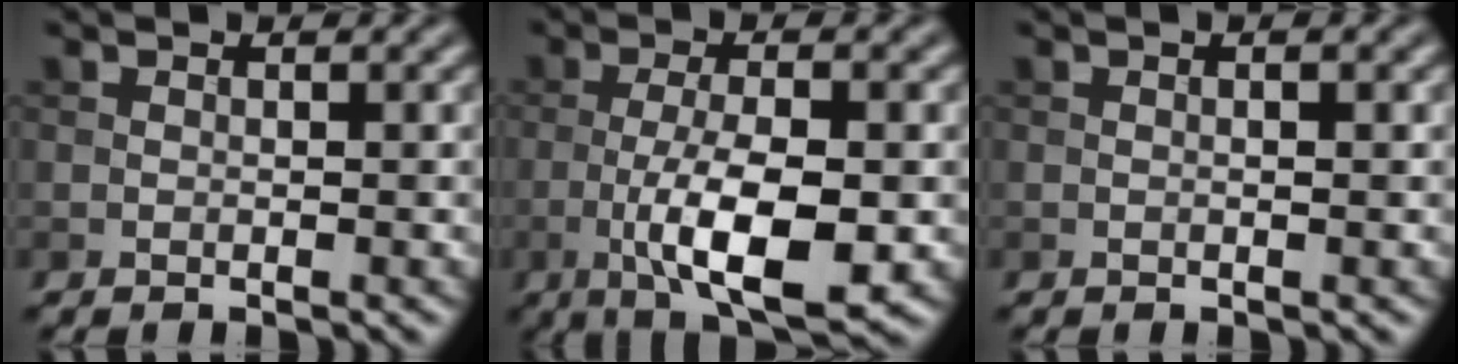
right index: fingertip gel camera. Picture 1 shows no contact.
{"total": 8.3, "force": [-2.2, 2.6, 7.6], "torque": [-0.130, -0.003, -0.038]}
{"total": 1.0, "force": [0.2, 0.1, 0.9], "torque": [-0.017, -0.001, 0.001]}